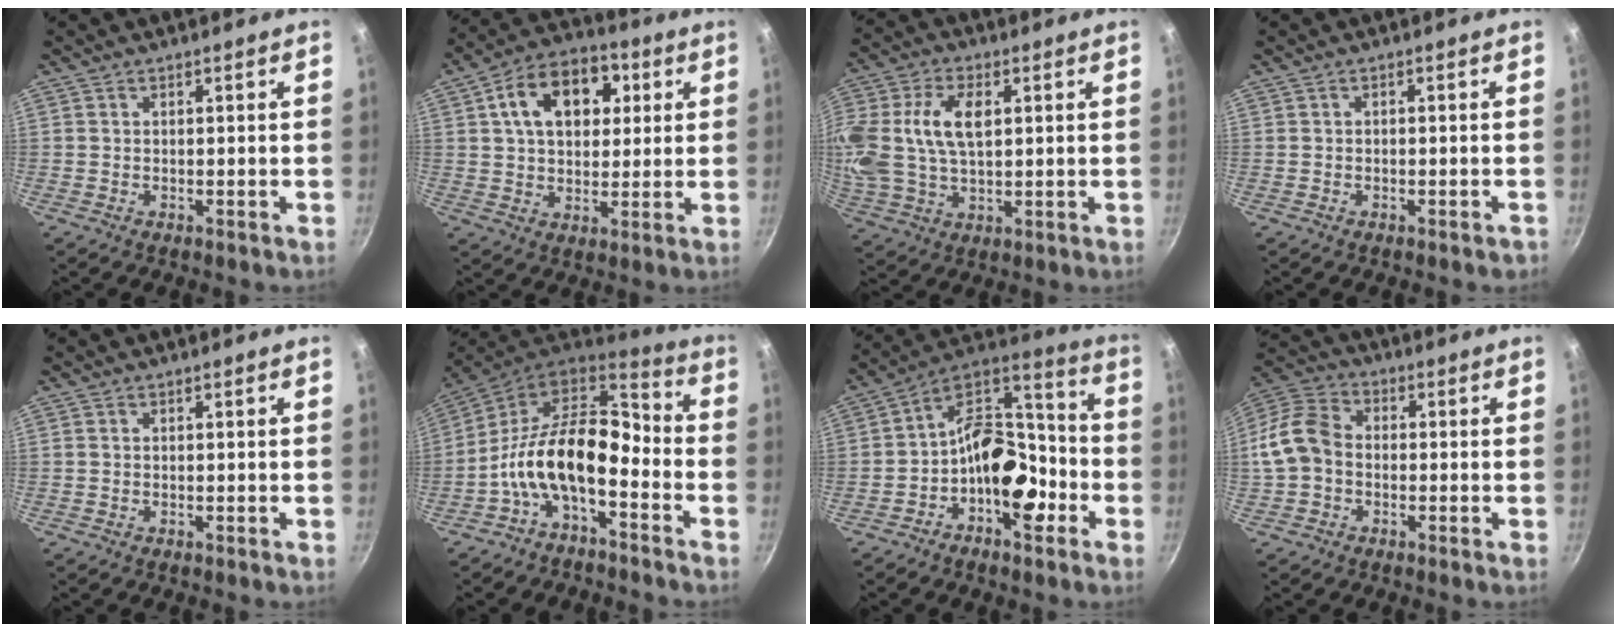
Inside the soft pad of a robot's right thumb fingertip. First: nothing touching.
{"total": 15.4, "force": [4.5, 10.4, 10.4], "torque": [-0.132, 0.010, 0.061]}
{"total": 17.2, "force": [3.4, 10.6, 13.1], "torque": [-0.279, 0.013, 0.062]}
{"total": 1.3, "force": [-0.9, 0.6, 0.8], "torque": [-0.014, 0.013, -0.007]}
{"total": 0.0}
{"total": 15.9, "force": [-4.8, 8.5, 12.5], "torque": [-0.220, 0.066, -0.107]}
{"total": 15.9, "force": [-5.6, 9.2, 11.7], "torque": [-0.136, 0.077, -0.104]}
{"total": 10.0, "force": [-1.3, 7.6, 6.4], "torque": [-0.108, 0.031, -0.045]}